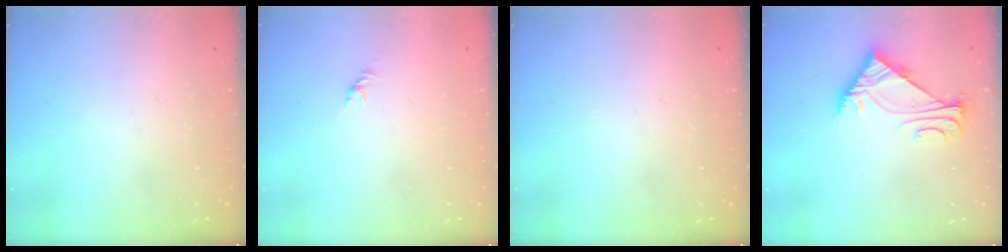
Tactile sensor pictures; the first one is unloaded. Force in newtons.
{"total": 0.0}
{"total": 0.0}
{"total": 6.1, "press": 6.0, "slide": 1.2}